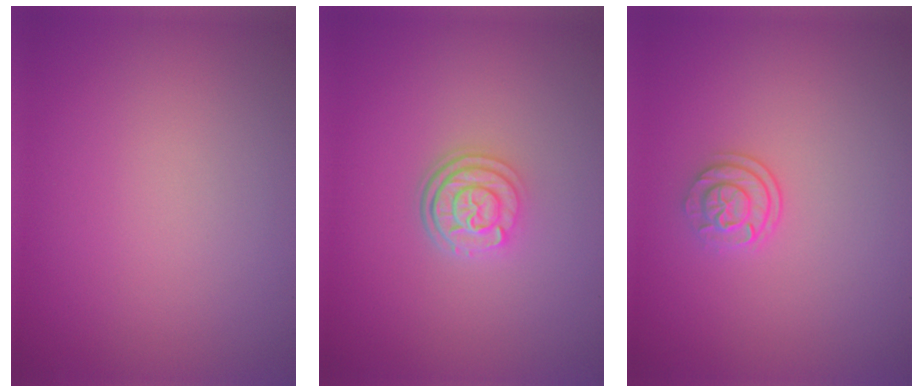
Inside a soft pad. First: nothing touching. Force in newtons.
{"total": 3.1, "press": 2.5, "slide": 1.9}
{"total": 2.2, "press": 1.7, "slide": 1.4}